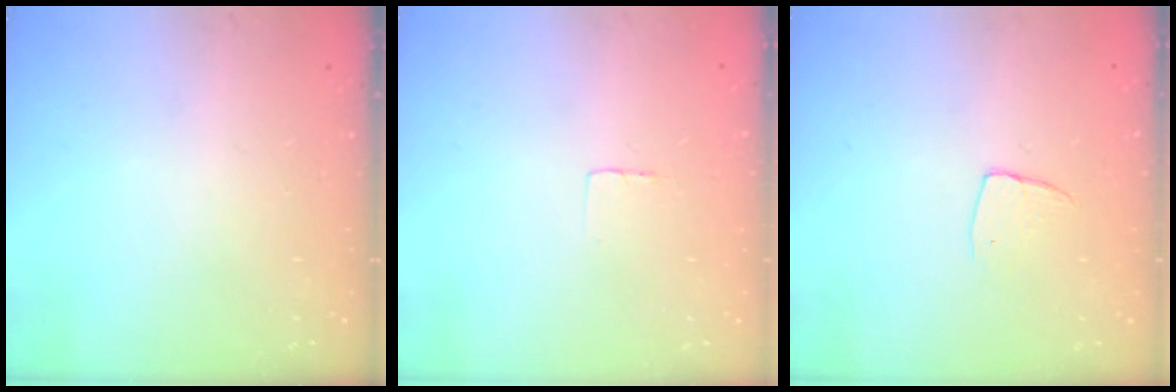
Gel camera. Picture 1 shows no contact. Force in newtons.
{"total": 2.3, "press": 2.3, "slide": 0.1}
{"total": 5.6, "press": 5.5, "slide": 0.5}